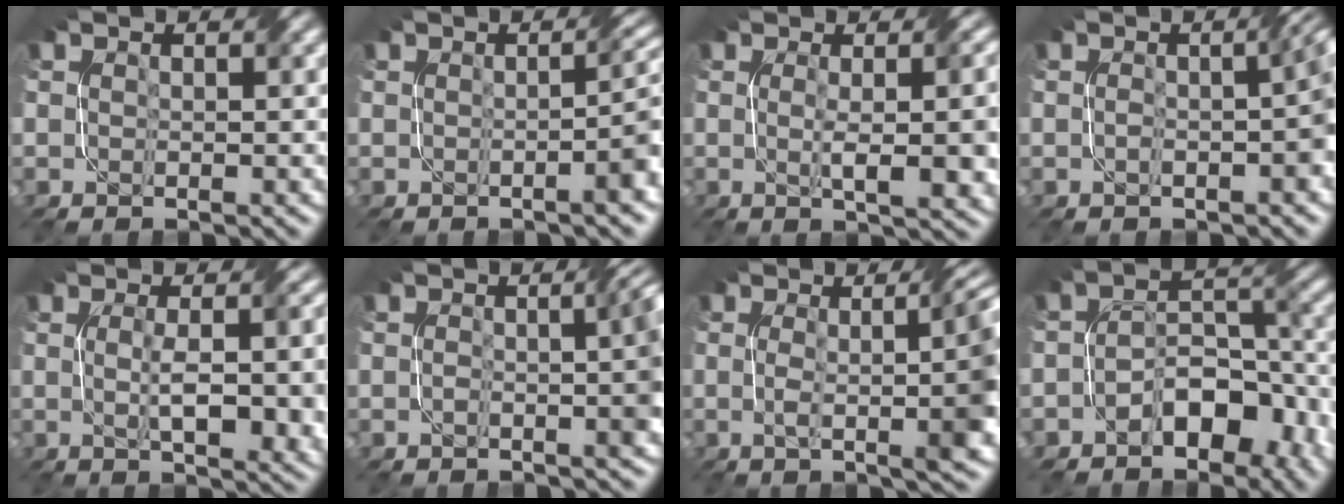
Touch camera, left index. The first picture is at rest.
{"total": 4.0, "force": [-0.7, 1.1, 3.8], "torque": [-0.025, 0.010, -0.012]}
{"total": 6.7, "force": [-0.3, 1.8, 6.5], "torque": [-0.069, 0.006, -0.003]}
{"total": 4.5, "force": [-0.6, 1.3, 4.2], "torque": [-0.055, 0.009, -0.011]}
{"total": 8.5, "force": [-0.5, 2.7, 8.0], "torque": [-0.099, 0.001, -0.003]}
{"total": 5.1, "force": [-0.2, 1.5, 4.9], "torque": [-0.047, 0.011, -0.006]}
{"total": 11.1, "force": [0.3, 4.1, 10.3], "torque": [-0.110, 0.016, 0.000]}
{"total": 6.3, "force": [-3.1, 3.5, 4.3], "torque": [-0.058, 0.004, -0.055]}